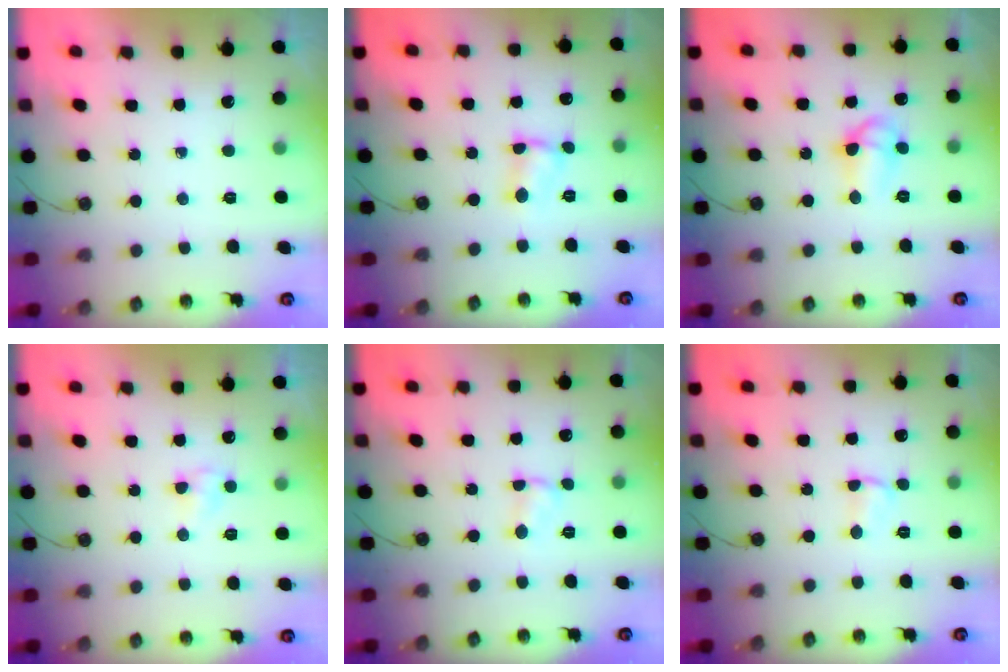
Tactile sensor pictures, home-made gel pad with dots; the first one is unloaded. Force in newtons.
{"total": 4.2, "press": 4.2, "slide": 0.5}
{"total": 7.9, "press": 7.8, "slide": 1.4}
{"total": 3.0, "press": 2.9, "slide": 0.3}
{"total": 2.4, "press": 2.4, "slide": 0.3}
{"total": 1.9, "press": 1.9, "slide": 0.3}